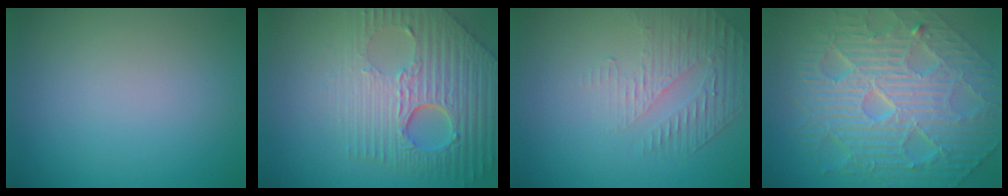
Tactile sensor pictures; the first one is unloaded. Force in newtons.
{"total": 9.1, "press": 6.1, "slide": 6.7}
{"total": 1.9, "press": 1.3, "slide": 1.3}
{"total": 11.5, "press": 7.6, "slide": 8.6}